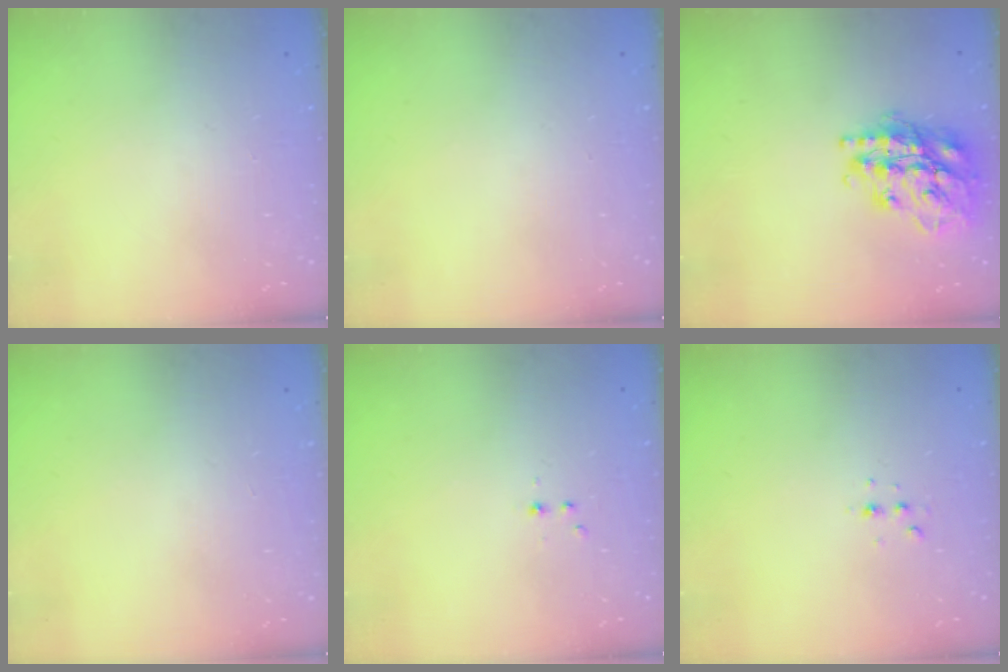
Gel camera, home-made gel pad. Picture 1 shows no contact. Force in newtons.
{"total": 0.0}
{"total": 20.3, "press": 20.3, "slide": 1.6}
{"total": 0.0}
{"total": 2.2, "press": 1.9, "slide": 1.0}
{"total": 2.8, "press": 2.8, "slide": 0.7}